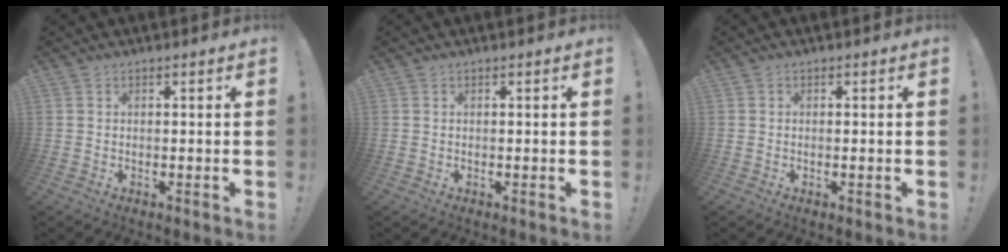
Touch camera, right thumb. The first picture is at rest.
{"total": 0.0}
{"total": 0.5, "force": [-0.2, -0.2, 0.5], "torque": [-0.006, -0.002, -0.003]}